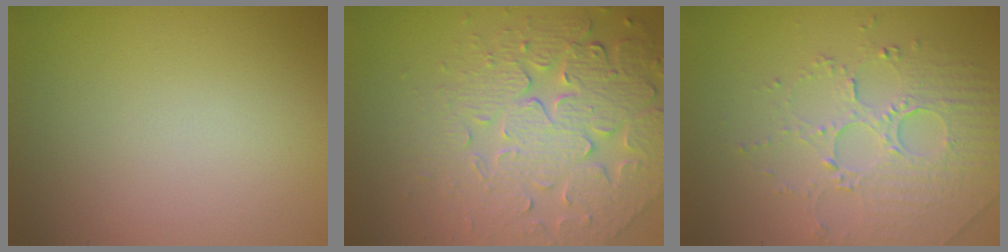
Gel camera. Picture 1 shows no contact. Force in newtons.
{"total": 7.7, "press": 5.8, "slide": 5.0}
{"total": 5.1, "press": 3.5, "slide": 3.7}